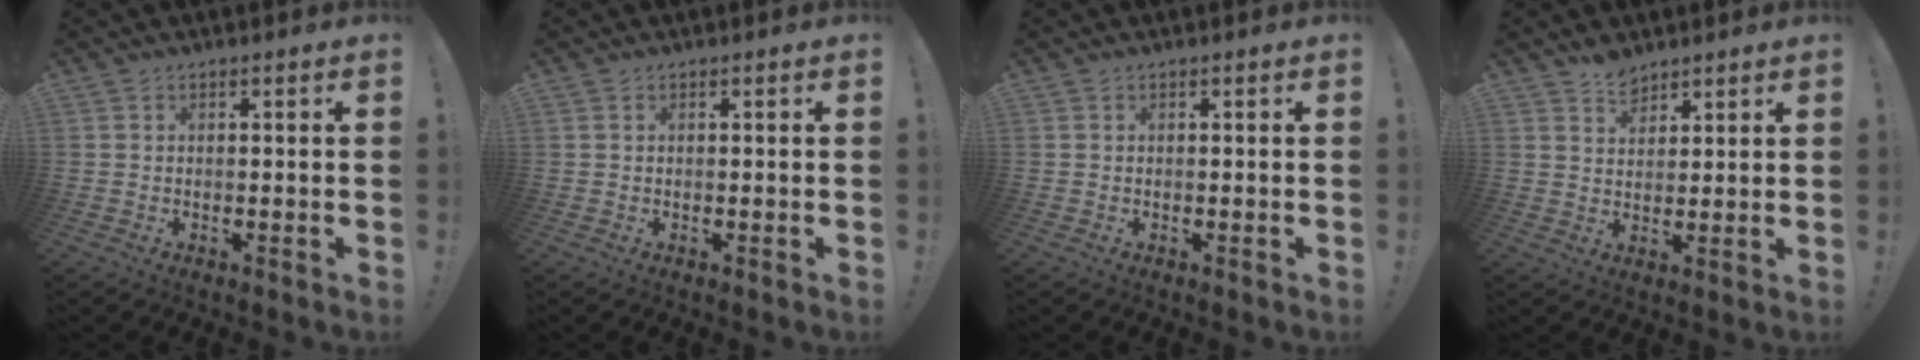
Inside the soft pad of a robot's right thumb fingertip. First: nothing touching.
{"total": 0.0}
{"total": 0.0}
{"total": 5.0, "force": [4.2, 2.3, 1.2], "torque": [-0.004, -0.029, 0.076]}